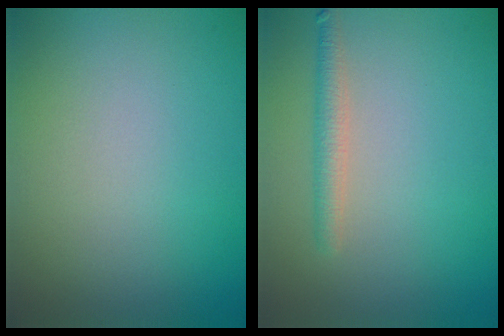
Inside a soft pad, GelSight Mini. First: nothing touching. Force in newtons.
{"total": 1.8, "press": 1.8, "slide": 0.1}